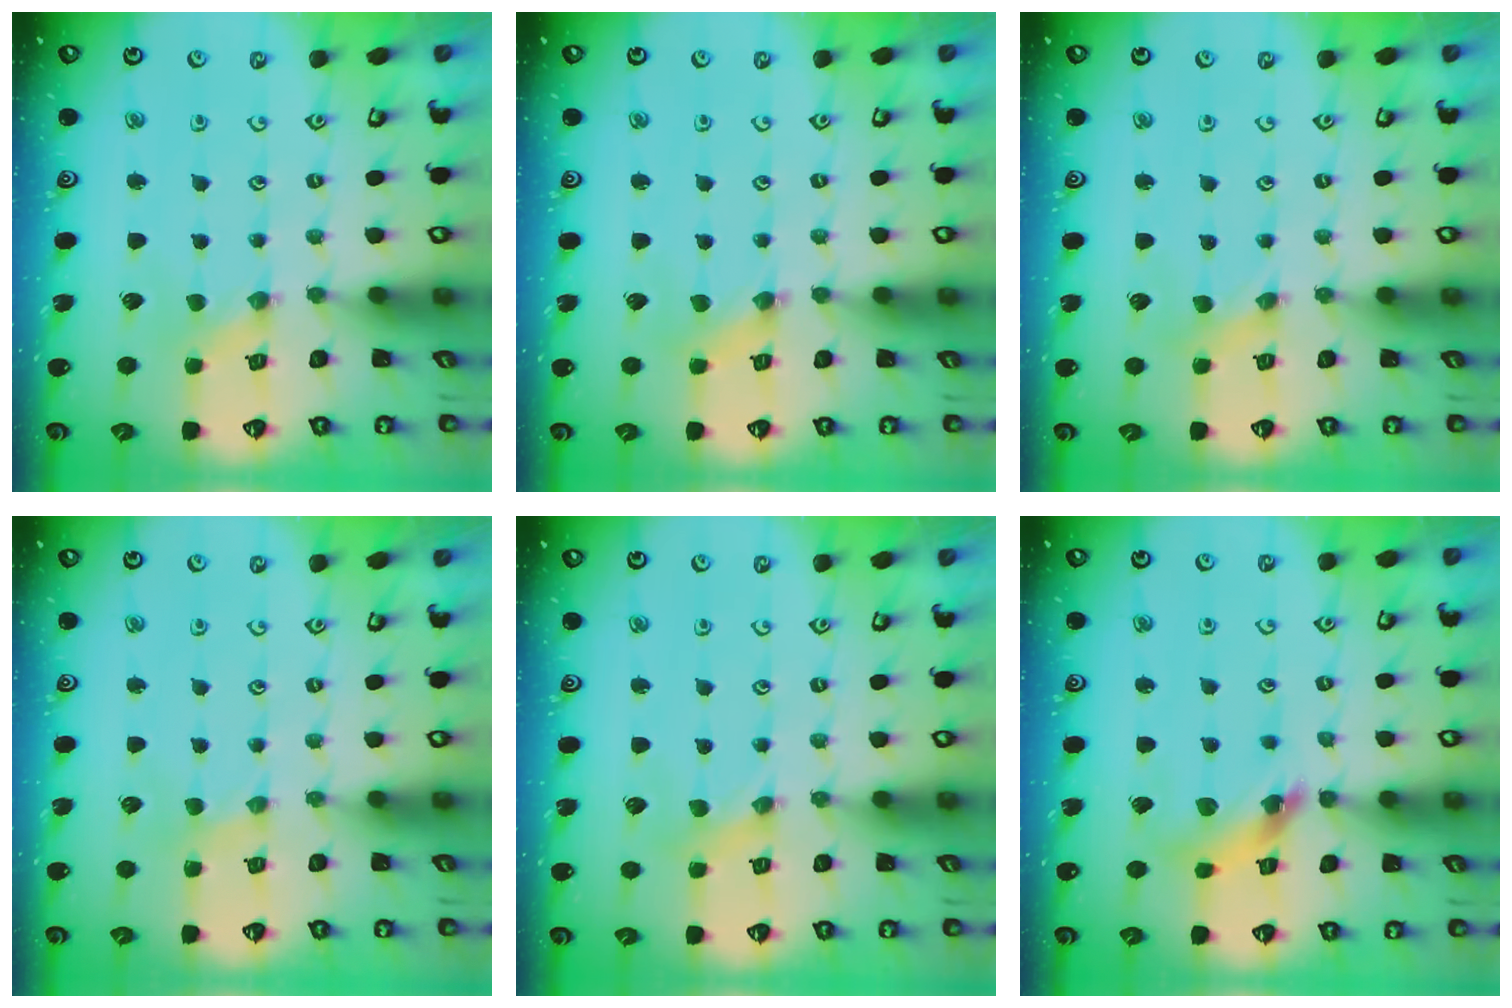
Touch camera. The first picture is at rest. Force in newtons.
{"total": 0.8, "press": 0.7, "slide": 0.3}
{"total": 1.6, "press": 1.6, "slide": 0.1}
{"total": 1.2, "press": 1.2, "slide": 0.2}
{"total": 1.6, "press": 1.6, "slide": 0.1}
{"total": 10.7, "press": 10.6, "slide": 1.3}